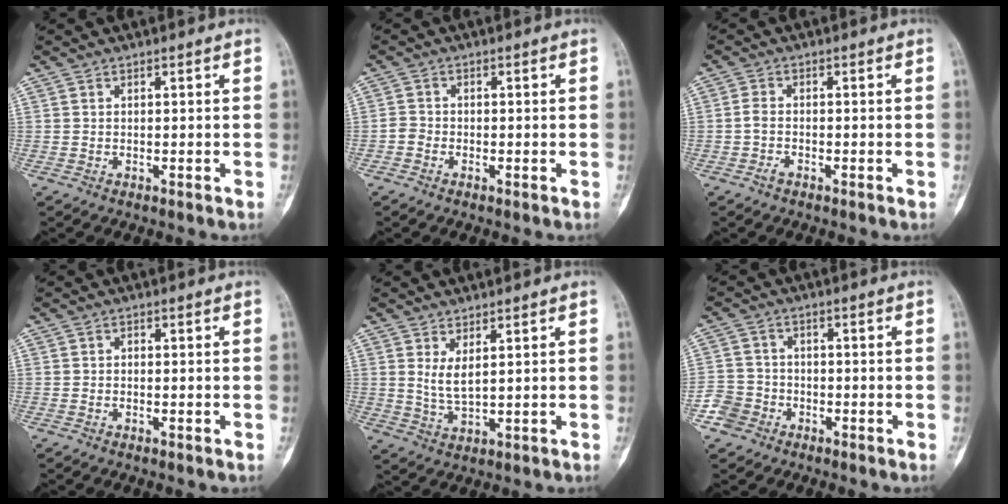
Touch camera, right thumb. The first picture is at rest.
{"total": 1.3, "force": [-0.7, 1.1, 0.3], "torque": [-0.004, 0.006, -0.022]}
{"total": 2.0, "force": [-1.1, 1.1, 1.2], "torque": [-0.025, 0.011, -0.024]}
{"total": 0.7, "force": [-0.2, 0.4, 0.5], "torque": [-0.003, 0.000, -0.007]}
{"total": 3.9, "force": [1.5, 1.4, 3.3], "torque": [-0.061, -0.019, 0.038]}
{"total": 4.7, "force": [-2.7, 3.9, 0.3], "torque": [0.017, 0.021, -0.056]}